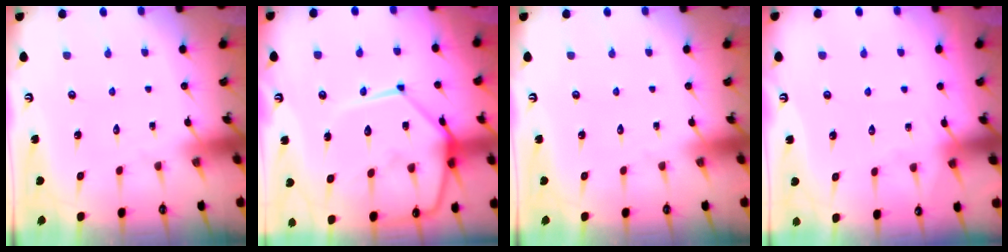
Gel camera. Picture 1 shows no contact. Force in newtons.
{"total": 18.8, "press": 18.7, "slide": 2.0}
{"total": 0.0}
{"total": 3.4, "press": 3.4, "slide": 0.4}